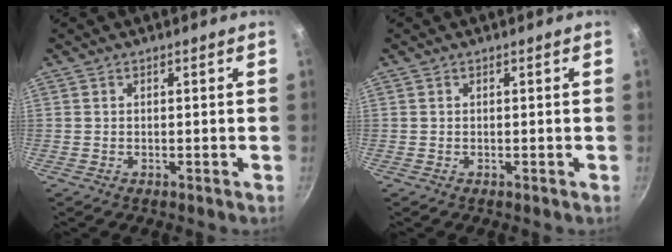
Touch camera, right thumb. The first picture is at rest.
{"total": 0.0}